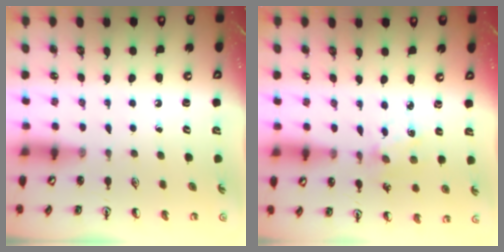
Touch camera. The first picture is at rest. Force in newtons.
{"total": 2.4, "press": 2.4, "slide": 0.0}